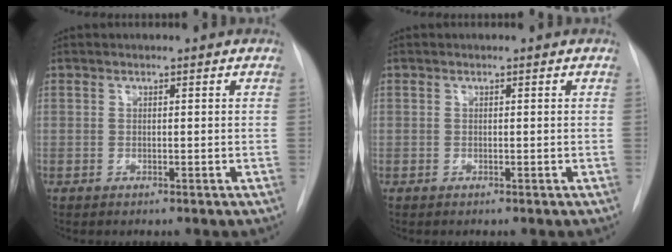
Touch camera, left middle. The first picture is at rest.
{"total": 0.0}